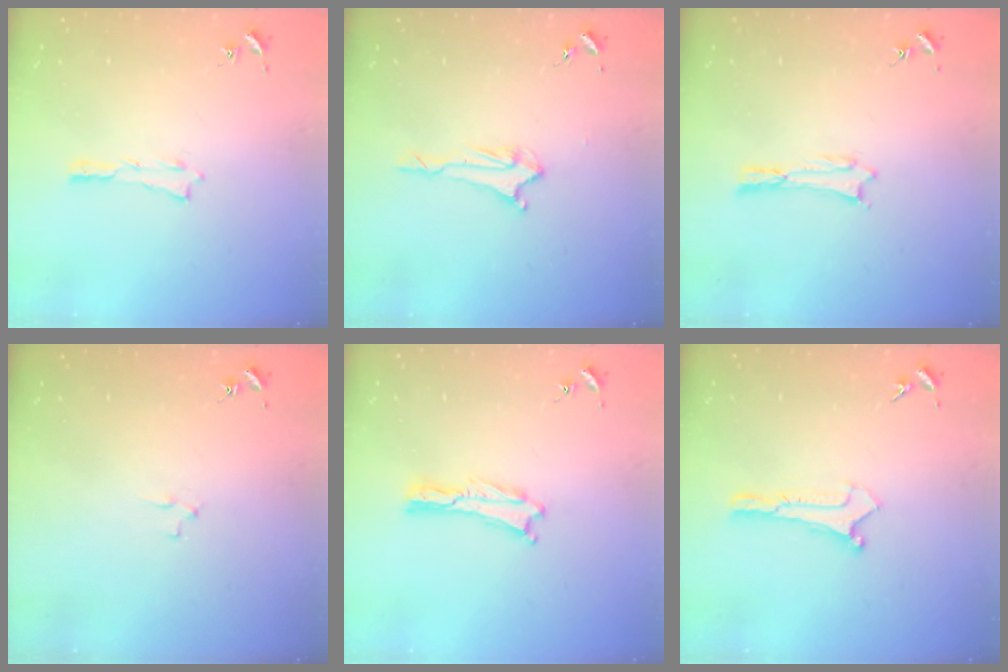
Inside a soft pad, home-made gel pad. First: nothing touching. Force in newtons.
{"total": 2.1, "press": 2.0, "slide": 0.4}
{"total": 0.0}
{"total": 1.9, "press": 1.9, "slide": 0.2}
{"total": 0.0}
{"total": 0.0}